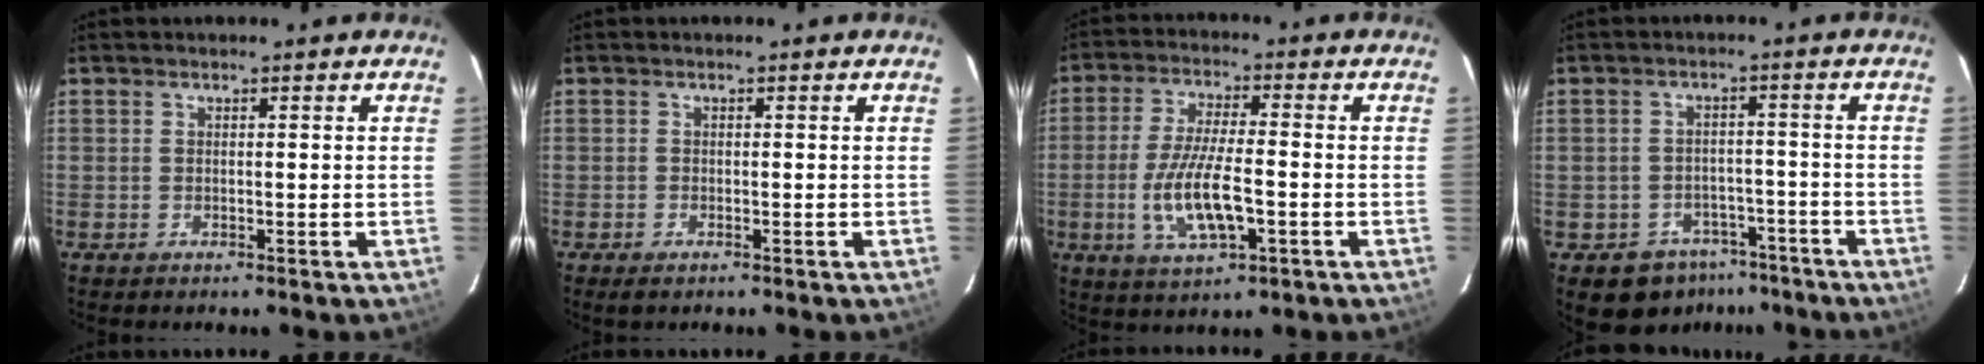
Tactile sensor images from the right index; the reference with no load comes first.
{"total": 1.2, "force": [-0.9, 0.6, 0.6], "torque": [-0.011, -0.004, -0.018]}
{"total": 11.3, "force": [-3.1, 3.4, 10.4], "torque": [-0.209, -0.010, -0.054]}
{"total": 8.0, "force": [-5.2, 5.9, 1.6], "torque": [-0.037, 0.029, -0.055]}